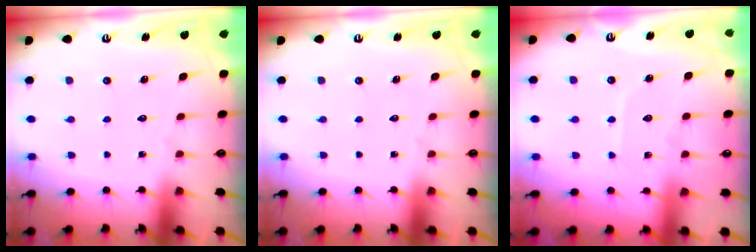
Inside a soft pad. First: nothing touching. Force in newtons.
{"total": 0.0}
{"total": 4.5, "press": 4.5, "slide": 0.5}